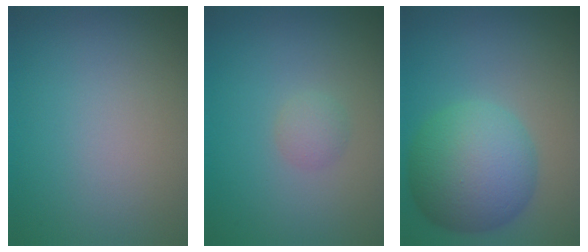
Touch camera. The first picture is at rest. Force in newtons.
{"total": 1.2, "press": 1.2, "slide": 0.0}
{"total": 8.5, "press": 8.5, "slide": 0.1}